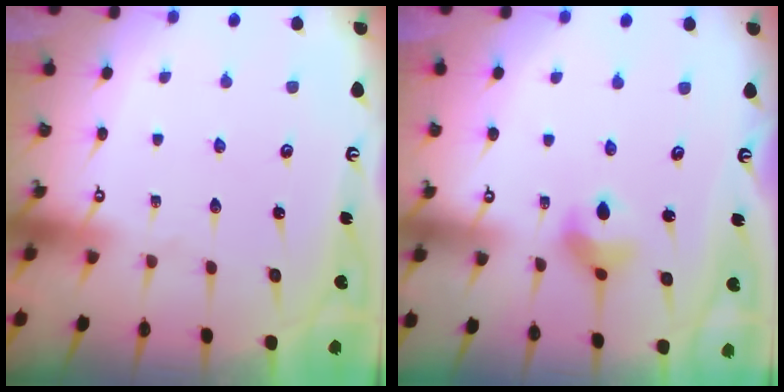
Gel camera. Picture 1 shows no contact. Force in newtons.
{"total": 6.6, "press": 6.5, "slide": 0.9}